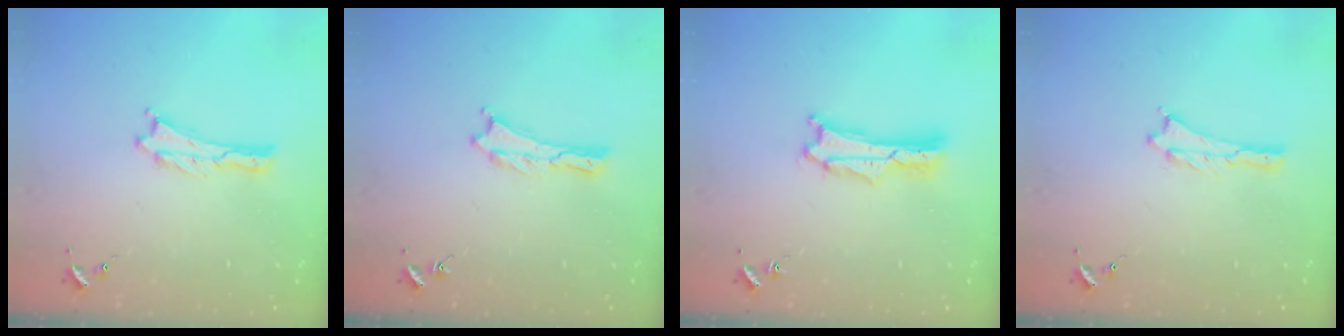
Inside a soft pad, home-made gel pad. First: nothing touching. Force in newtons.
{"total": 0.0}
{"total": 1.7, "press": 1.7, "slide": 0.3}
{"total": 0.0}